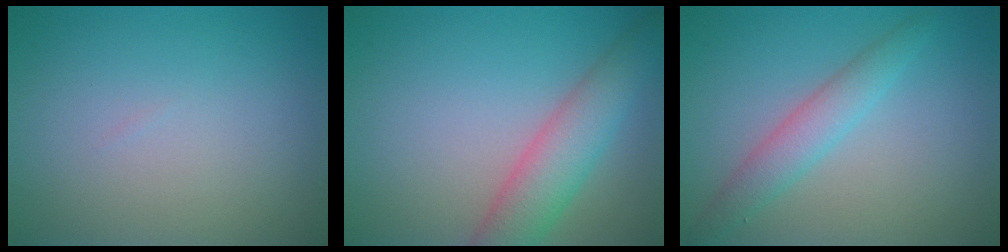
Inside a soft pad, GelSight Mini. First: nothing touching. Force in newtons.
{"total": 4.9, "press": 4.9, "slide": 0.2}
{"total": 2.8, "press": 2.8, "slide": 0.0}